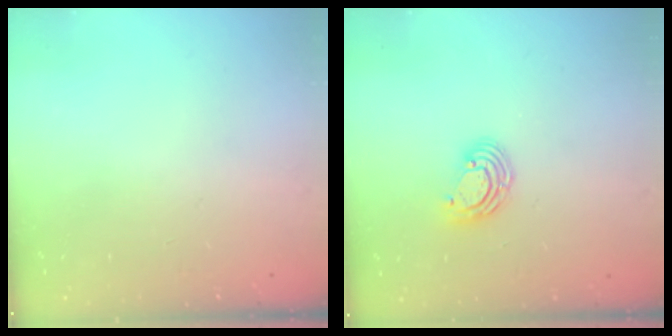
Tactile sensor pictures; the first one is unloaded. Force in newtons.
{"total": 6.5, "press": 6.4, "slide": 0.8}